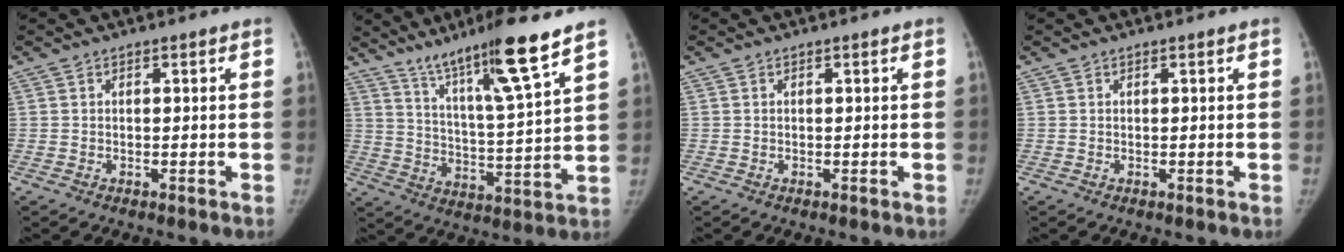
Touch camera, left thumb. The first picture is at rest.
{"total": 15.2, "force": [10.6, 0.1, 11.0], "torque": [-0.181, -0.059, 0.181]}
{"total": 0.0}
{"total": 0.0}